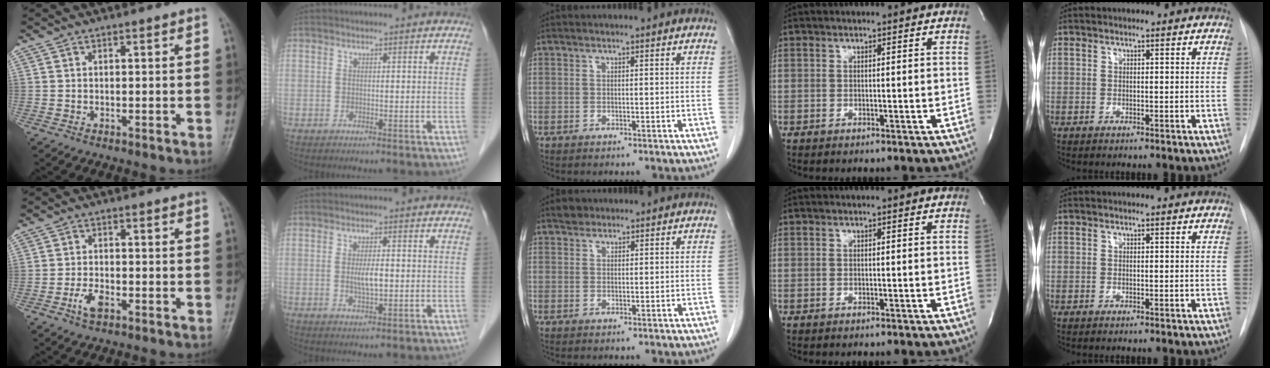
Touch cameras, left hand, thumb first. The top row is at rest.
{"thumb": {"total": 3.6, "force": [-1.8, 1.8, 2.6], "torque": [-0.054, 0.009, -0.035]}, "index": {"total": 3.2, "force": [-0.2, 0.8, 3.1], "torque": [-0.062, -0.003, -0.001]}, "middle": {"total": 1.6, "force": [1.3, 1.0, 0.2], "torque": [-0.005, 0.005, 0.020]}}